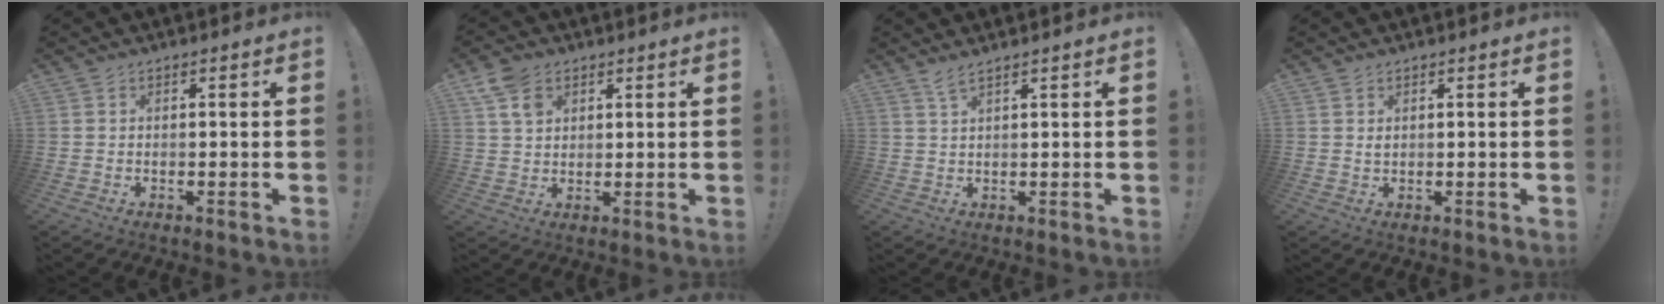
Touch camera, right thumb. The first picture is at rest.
{"total": 9.9, "force": [5.3, 6.6, 5.0], "torque": [-0.083, -0.016, 0.105]}
{"total": 2.6, "force": [2.1, -0.1, 1.5], "torque": [-0.029, -0.011, 0.035]}
{"total": 0.9, "force": [0.6, 0.4, 0.5], "torque": [-0.005, -0.003, 0.012]}